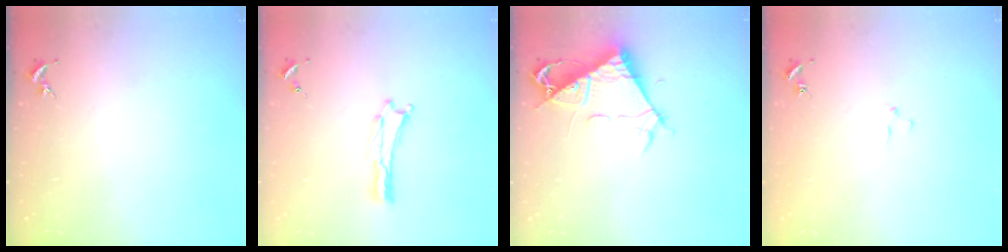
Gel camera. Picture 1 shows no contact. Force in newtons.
{"total": 0.0}
{"total": 7.6, "press": 7.6, "slide": 0.9}
{"total": 1.9, "press": 1.9, "slide": 0.2}